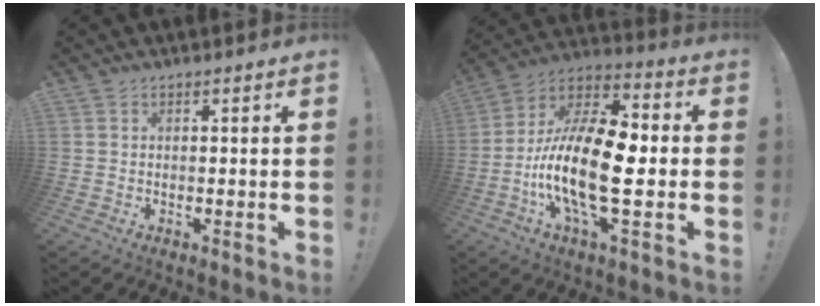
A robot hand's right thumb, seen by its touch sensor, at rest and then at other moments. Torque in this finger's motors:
{"motor_torque": [2.50, 2.51, 1.88, -0.88, 0.22]}